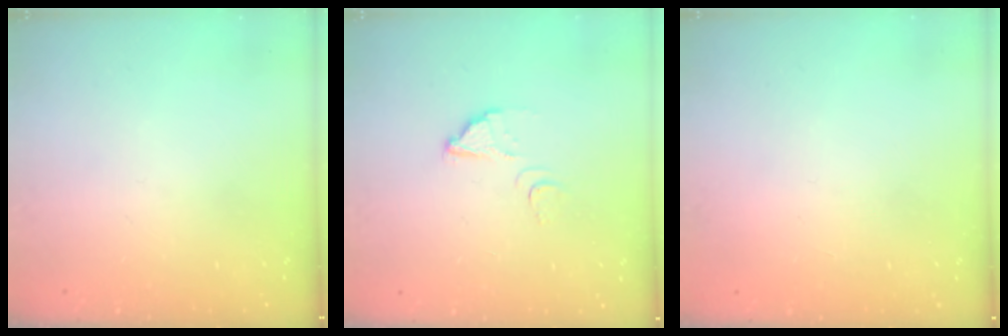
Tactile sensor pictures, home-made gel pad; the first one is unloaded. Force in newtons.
{"total": 3.9, "press": 3.9, "slide": 0.3}
{"total": 2.2, "press": 2.2, "slide": 0.1}